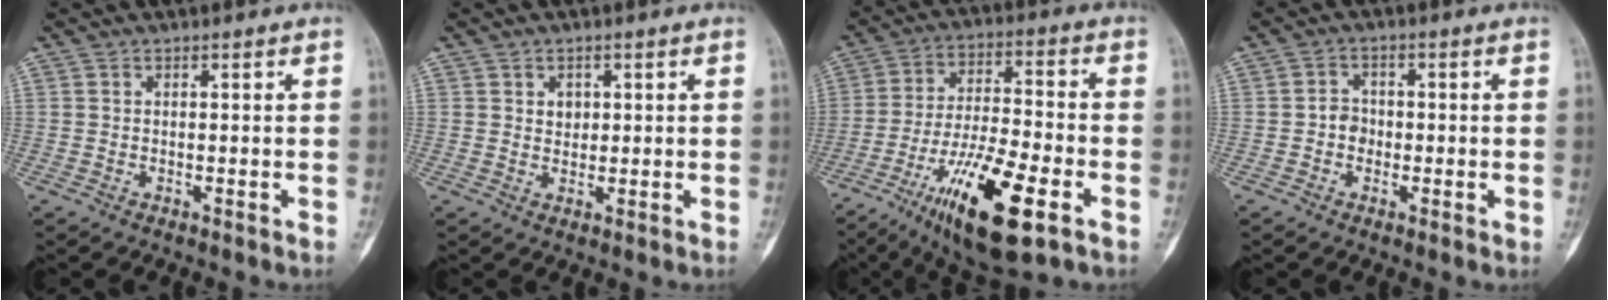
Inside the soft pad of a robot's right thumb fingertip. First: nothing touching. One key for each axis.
{"total": 2.3, "fx": 0.7, "fy": 1.9, "fz": 1.1, "tx": -0.005, "ty": -0.003, "tz": 0.012}
{"total": 18.2, "fx": -8.6, "fy": 5.1, "fz": 15.2, "tx": -0.276, "ty": 0.029, "tz": -0.141}
{"total": 3.1, "fx": -0.5, "fy": 2.7, "fz": 1.5, "tx": -0.001, "ty": 0.009, "tz": -0.019}